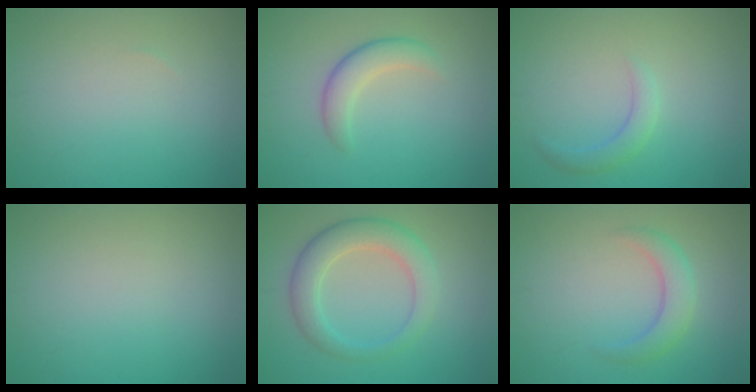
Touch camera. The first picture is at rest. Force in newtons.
{"total": 2.8, "press": 2.8, "slide": 0.2}
{"total": 1.7, "press": 1.7, "slide": 0.1}
{"total": 0.0}
{"total": 4.5, "press": 4.5, "slide": 0.2}
{"total": 2.8, "press": 2.7, "slide": 0.2}